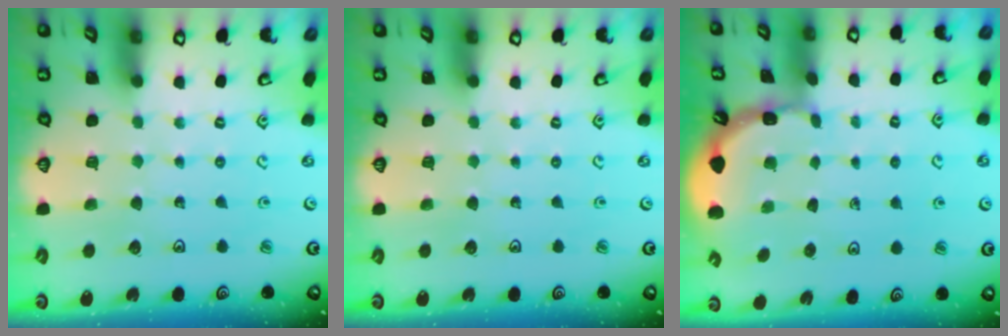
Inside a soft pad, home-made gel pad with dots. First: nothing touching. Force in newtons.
{"total": 0.0}
{"total": 1.5, "press": 1.5, "slide": 0.1}